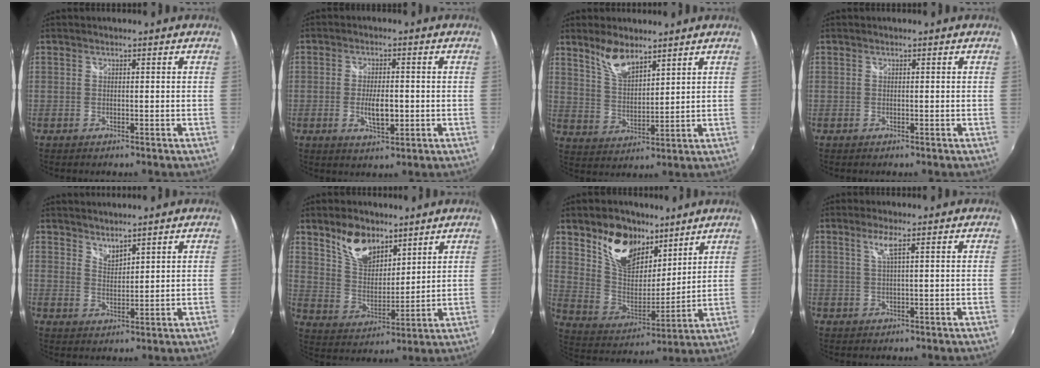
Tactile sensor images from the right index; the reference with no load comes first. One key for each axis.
{"total": 5.4, "fx": -1.0, "fy": 2.0, "fz": 4.9, "tx": -0.093, "ty": -0.006, "tz": -0.016}
{"total": 7.3, "fx": 5.5, "fy": 2.7, "fz": 4.0, "tx": -0.072, "ty": 0.005, "tz": 0.111}
{"total": 0.0}
{"total": 3.2, "fx": 3.0, "fy": 0.7, "fz": 0.8, "tx": -0.010, "ty": -0.003, "tz": 0.053}
{"total": 10.5, "fx": 7.3, "fy": 5.5, "fz": 5.1, "tx": -0.091, "ty": 0.009, "tz": 0.143}
{"total": 15.4, "fx": 10.0, "fy": 8.9, "fz": 7.6, "tx": -0.155, "ty": 0.004, "tz": 0.187}
{"total": 2.6, "fx": 1.2, "fy": -0.4, "fz": 2.2, "tx": -0.045, "ty": -0.002, "tz": 0.026}